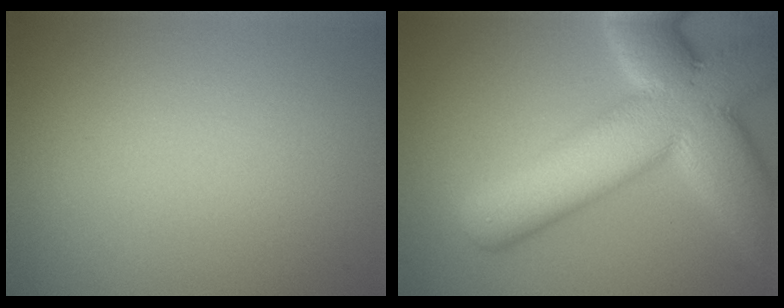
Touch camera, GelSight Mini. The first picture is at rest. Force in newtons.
{"total": 13.6, "press": 13.5, "slide": 1.3}